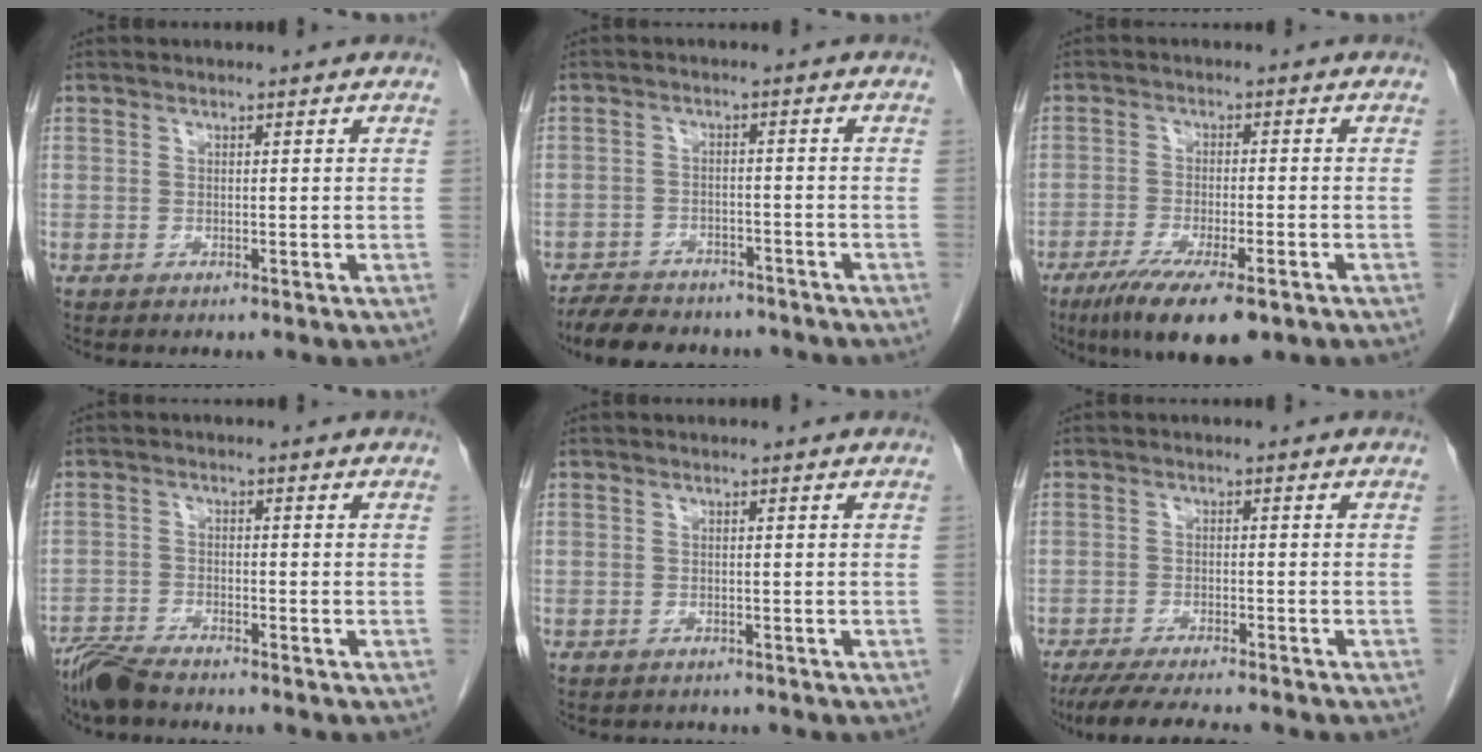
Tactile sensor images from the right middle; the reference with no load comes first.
{"total": 10.7, "force": [-9.4, 3.9, 3.5], "torque": [-0.060, 0.003, -0.132]}
{"total": 11.3, "force": [-7.4, 2.5, 8.2], "torque": [-0.130, -0.024, -0.114]}
{"total": 4.9, "force": [-4.5, 0.6, 1.9], "torque": [-0.035, -0.016, -0.087]}
{"total": 1.7, "force": [-1.5, 0.8, -0.1], "torque": [-0.003, -0.001, -0.025]}
{"total": 9.5, "force": [-8.3, 0.6, 4.6], "torque": [-0.067, -0.020, -0.129]}